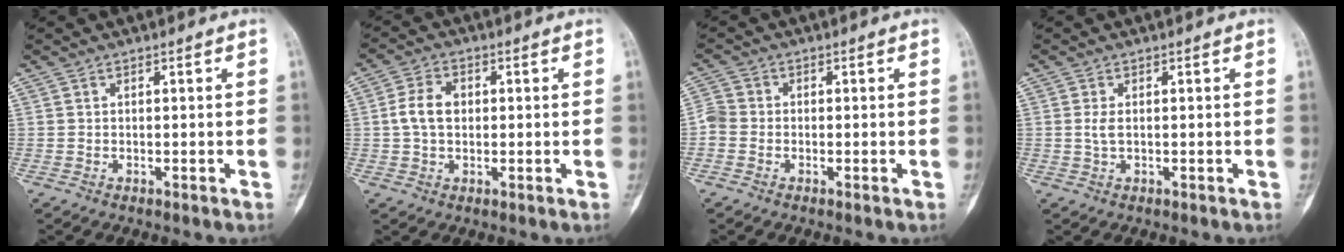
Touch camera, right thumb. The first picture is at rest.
{"total": 5.7, "force": [0.3, 4.0, 4.0], "torque": [-0.078, 0.013, 0.002]}
{"total": 3.3, "force": [-0.9, 2.7, 1.5], "torque": [-0.031, 0.006, -0.030]}
{"total": 1.6, "force": [0.1, 0.7, 1.4], "torque": [-0.035, -0.001, 0.004]}